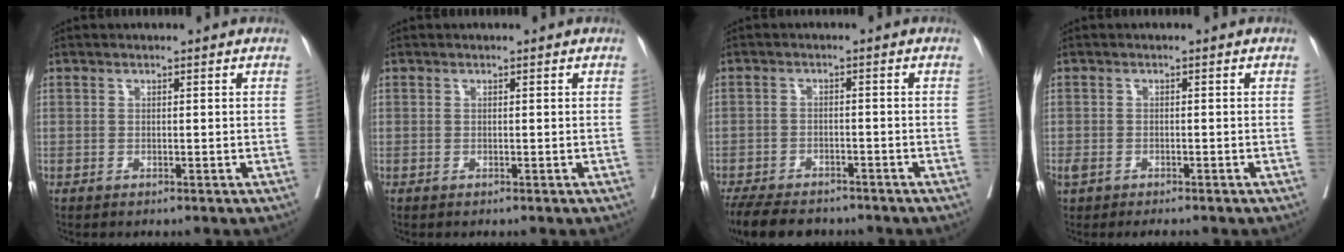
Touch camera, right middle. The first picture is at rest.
{"total": 0.0}
{"total": 11.4, "force": [-9.5, 4.1, 4.8], "torque": [-0.092, -0.013, -0.141]}
{"total": 2.5, "force": [-1.8, 1.2, 1.3], "torque": [-0.027, -0.001, -0.025]}